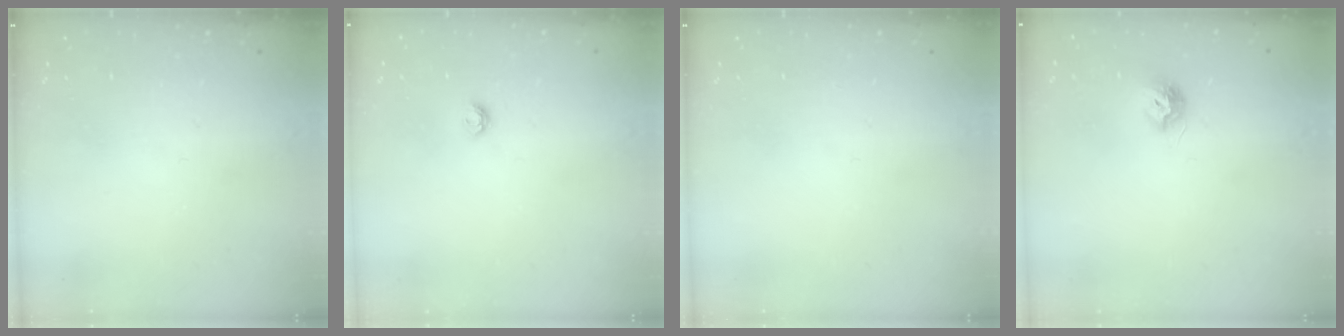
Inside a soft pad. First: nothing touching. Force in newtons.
{"total": 3.6, "press": 3.5, "slide": 0.3}
{"total": 0.0}
{"total": 7.5, "press": 7.5, "slide": 0.7}